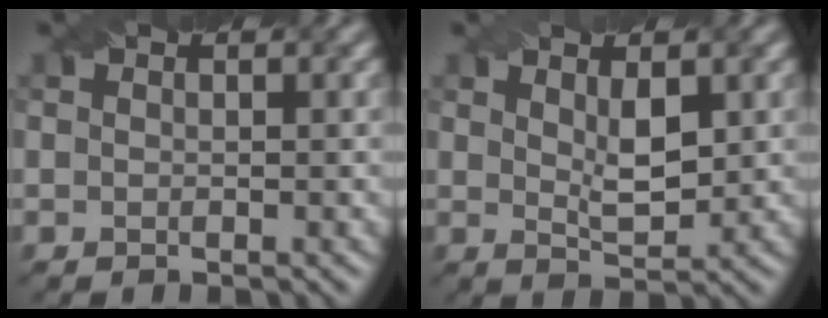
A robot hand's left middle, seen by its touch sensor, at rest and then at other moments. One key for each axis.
{"total": 2.9, "fx": 1.0, "fy": 1.0, "fz": 2.5, "tx": -0.046, "ty": -0.006, "tz": 0.021}